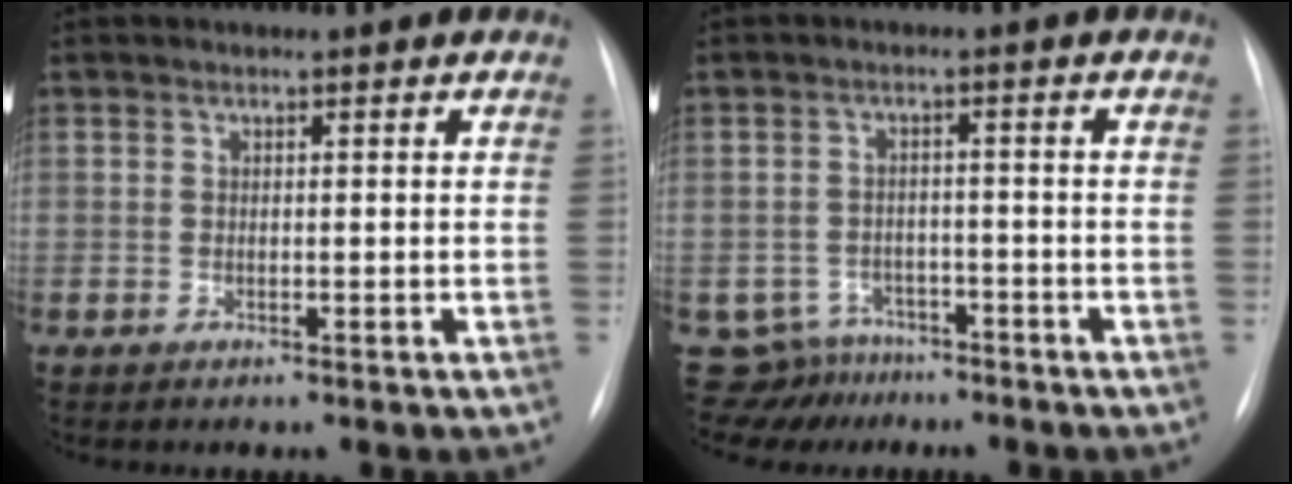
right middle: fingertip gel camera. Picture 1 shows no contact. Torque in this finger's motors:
{"motor_torque": [-0.36, -0.36, -0.16, -0.04]}